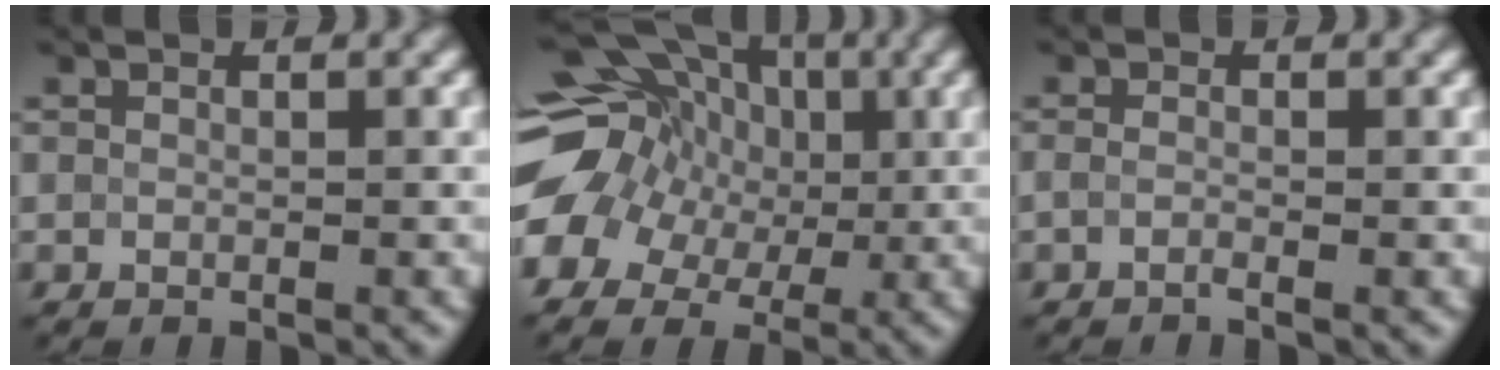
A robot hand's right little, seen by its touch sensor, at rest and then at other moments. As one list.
[{"total": 15.9, "force": [1.1, 13.0, 9.2], "torque": [-0.180, 0.039, 0.004]}, {"total": 1.1, "force": [-1.0, 0.0, 0.5], "torque": [-0.004, -0.002, -0.015]}]